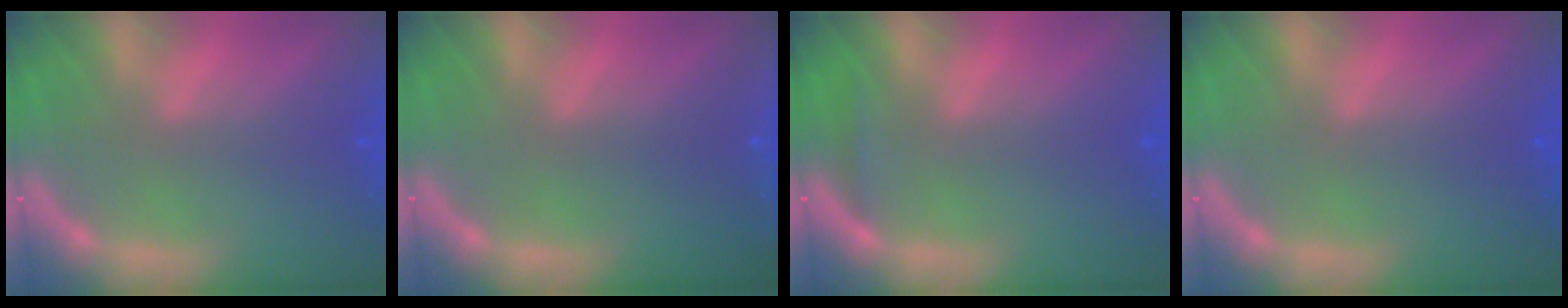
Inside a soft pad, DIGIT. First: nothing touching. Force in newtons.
{"total": 3.0}
{"total": 0.9}
{"total": 0.0}